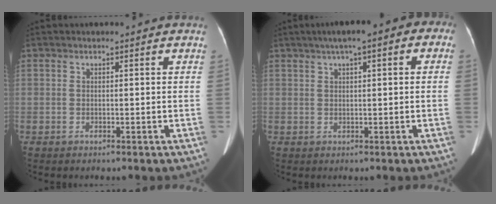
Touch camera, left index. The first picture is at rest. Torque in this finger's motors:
{"motor_torque": [0.47, -0.90, 0.04, -0.01]}